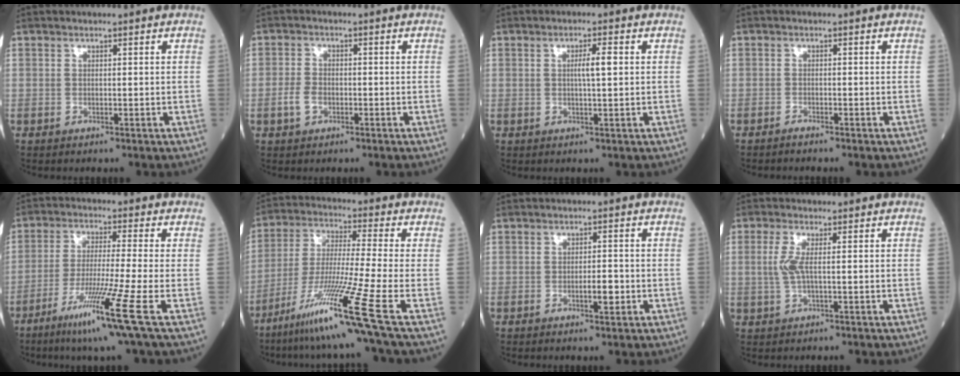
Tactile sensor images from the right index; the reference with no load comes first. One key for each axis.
{"total": 2.9, "fx": -1.2, "fy": 1.8, "fz": 1.9, "tx": -0.043, "ty": 0.004, "tz": -0.024}
{"total": 2.8, "fx": 0.4, "fy": 0.1, "fz": 2.8, "tx": -0.051, "ty": 0.000, "tz": 0.007}
{"total": 1.0, "fx": -0.9, "fy": -0.1, "fz": 0.2, "tx": -0.007, "ty": -0.001, "tz": -0.017}
{"total": 11.6, "fx": -5.8, "fy": -2.4, "fz": 9.8, "tx": -0.182, "ty": -0.041, "tz": -0.109}
{"total": 15.4, "fx": -9.1, "fy": -3.3, "fz": 12.0, "tx": -0.239, "ty": -0.048, "tz": -0.163}
{"total": 2.5, "fx": -0.9, "fy": 0.4, "fz": 2.3, "tx": -0.036, "ty": 0.000, "tz": -0.013}
{"total": 3.1, "fx": 0.2, "fy": 0.4, "fz": 3.1, "tx": -0.078, "ty": 0.000, "tz": 0.004}